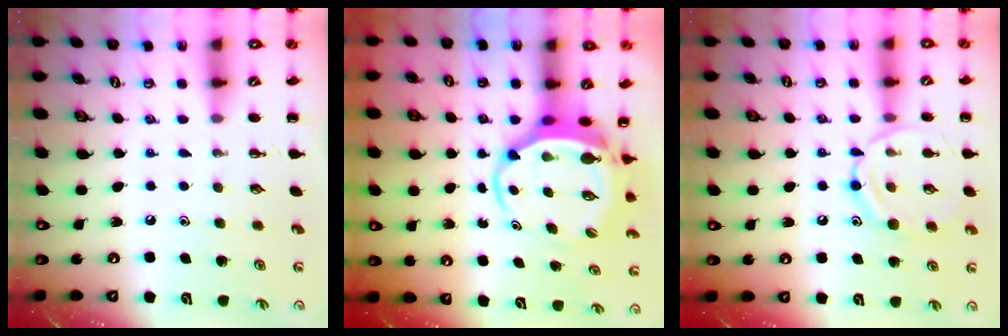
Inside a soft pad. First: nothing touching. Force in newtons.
{"total": 6.7, "press": 6.5, "slide": 1.6}
{"total": 12.0, "press": 12.0, "slide": 0.8}